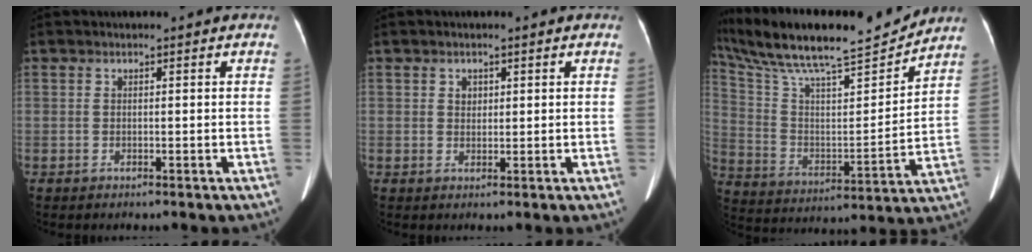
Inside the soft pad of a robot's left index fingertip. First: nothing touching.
{"total": 1.3, "force": [0.4, 1.1, 0.5], "torque": [-0.009, 0.000, 0.007]}
{"total": 22.3, "force": [19.8, 2.7, 10.0], "torque": [-0.199, 0.007, 0.328]}